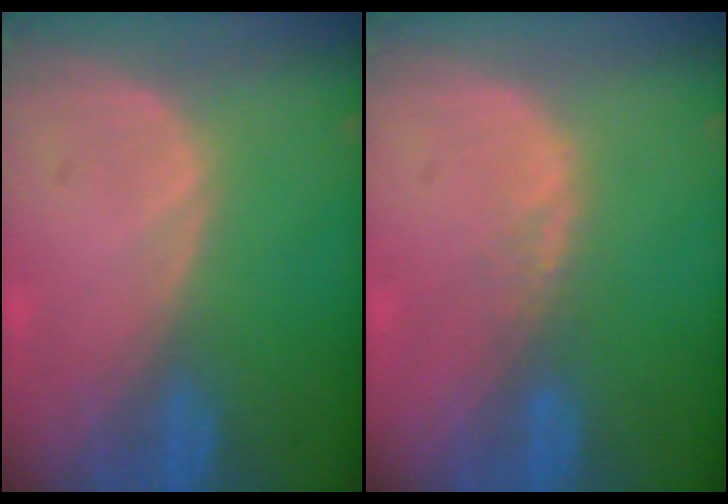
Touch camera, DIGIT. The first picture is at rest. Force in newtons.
{"total": 1.0, "press": 1.0, "slide": 0.2}